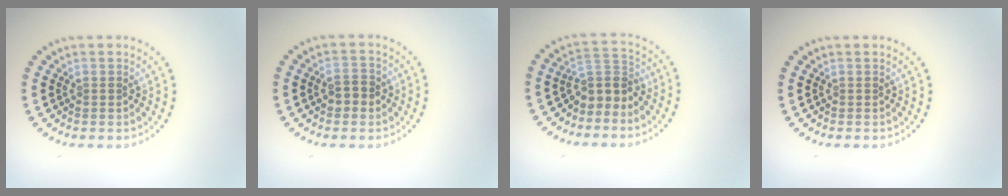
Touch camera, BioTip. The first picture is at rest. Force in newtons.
{"total": 2.0, "press": 2.0, "slide": 0.3}
{"total": 2.9, "press": 2.1, "slide": 2.0}
{"total": 0.0}